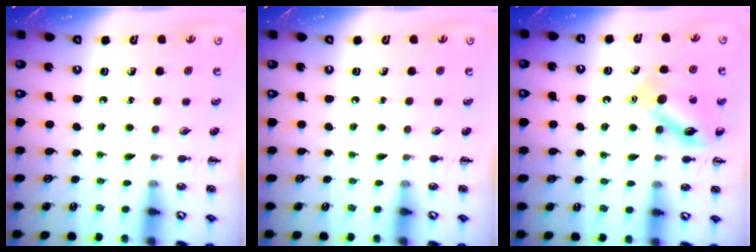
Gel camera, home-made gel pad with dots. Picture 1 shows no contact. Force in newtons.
{"total": 0.0}
{"total": 13.2, "press": 13.2, "slide": 1.3}